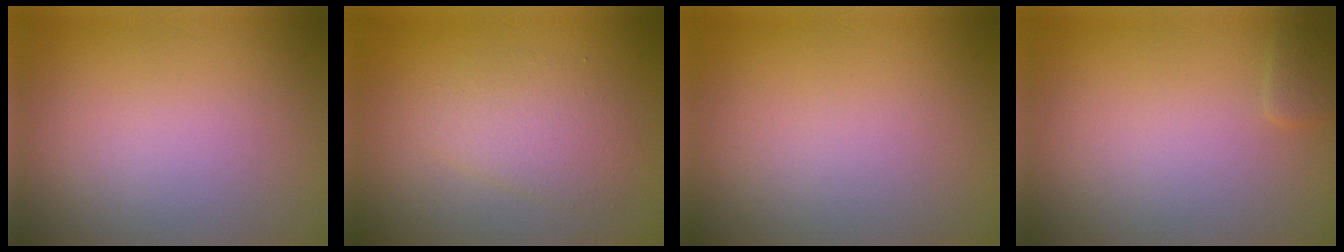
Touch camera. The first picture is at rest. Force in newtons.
{"total": 2.7, "press": 2.7, "slide": 0.1}
{"total": 0.0}
{"total": 0.9, "press": 0.9, "slide": 0.0}